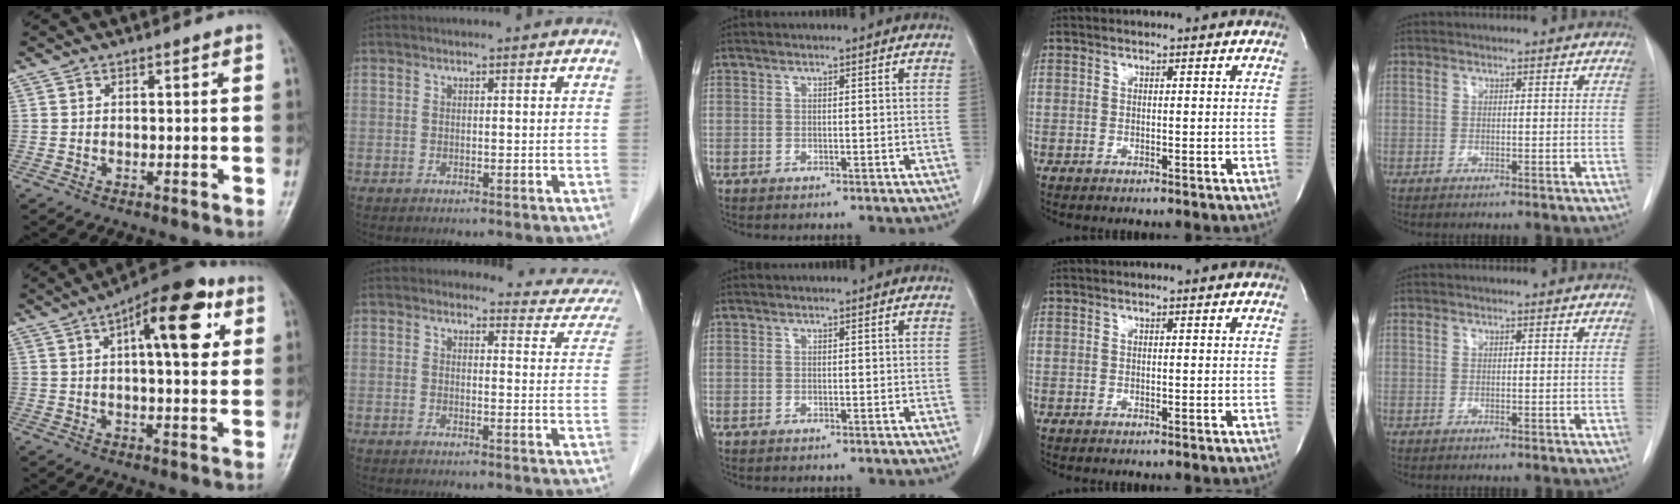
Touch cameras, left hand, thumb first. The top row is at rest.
{"thumb": {"total": 14.8, "force": [5.1, 5.6, 12.6], "torque": [-0.152, 0.007, 0.065]}, "index": {"total": 8.3, "force": [7.8, 2.9, 0.3], "torque": [0.029, -0.029, 0.057]}}